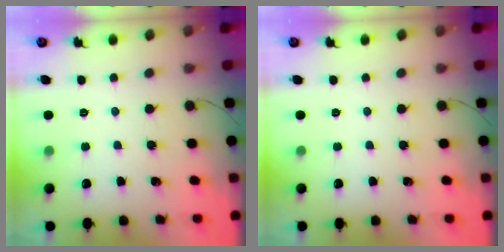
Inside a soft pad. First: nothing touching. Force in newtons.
{"total": 0.0}